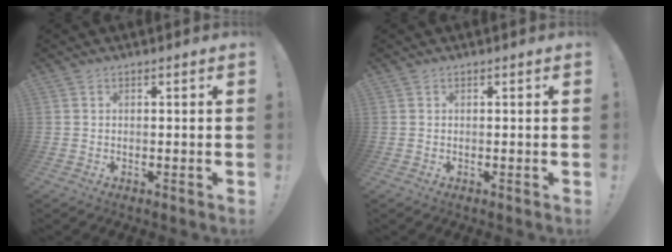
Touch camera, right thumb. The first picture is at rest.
{"total": 0.0}